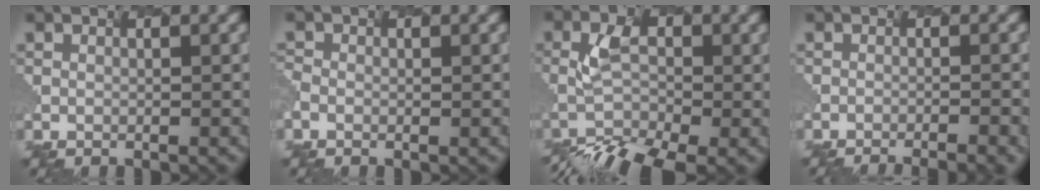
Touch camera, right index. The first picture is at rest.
{"total": 1.9, "force": [-1.0, 1.2, 1.0], "torque": [-0.014, 0.001, -0.009]}
{"total": 5.6, "force": [-4.5, 1.7, 2.8], "torque": [-0.066, -0.005, -0.080]}
{"total": 4.5, "force": [-2.7, 1.3, 3.4], "torque": [-0.011, 0.007, -0.020]}